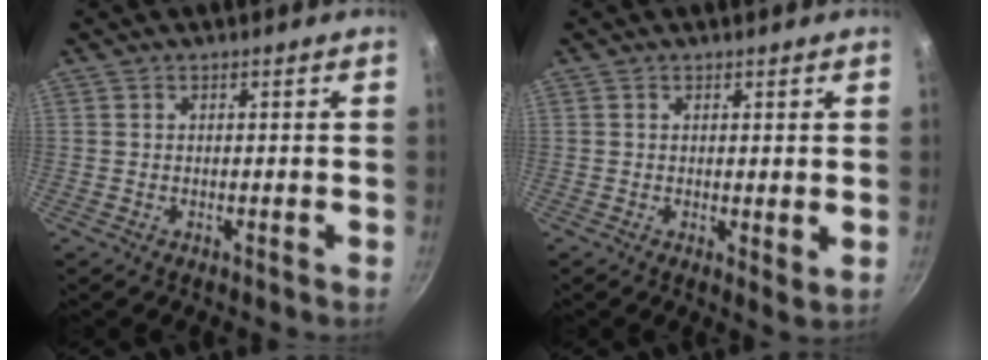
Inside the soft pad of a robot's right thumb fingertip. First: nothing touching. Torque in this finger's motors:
{"motor_torque": [-0.11, -0.12, -0.34, -0.03, 0.09]}